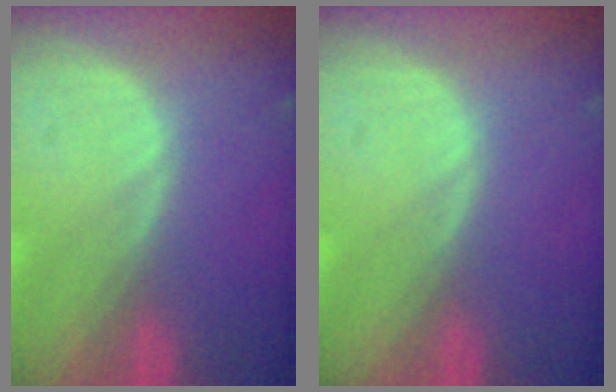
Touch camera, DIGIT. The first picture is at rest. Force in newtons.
{"total": 0.0}